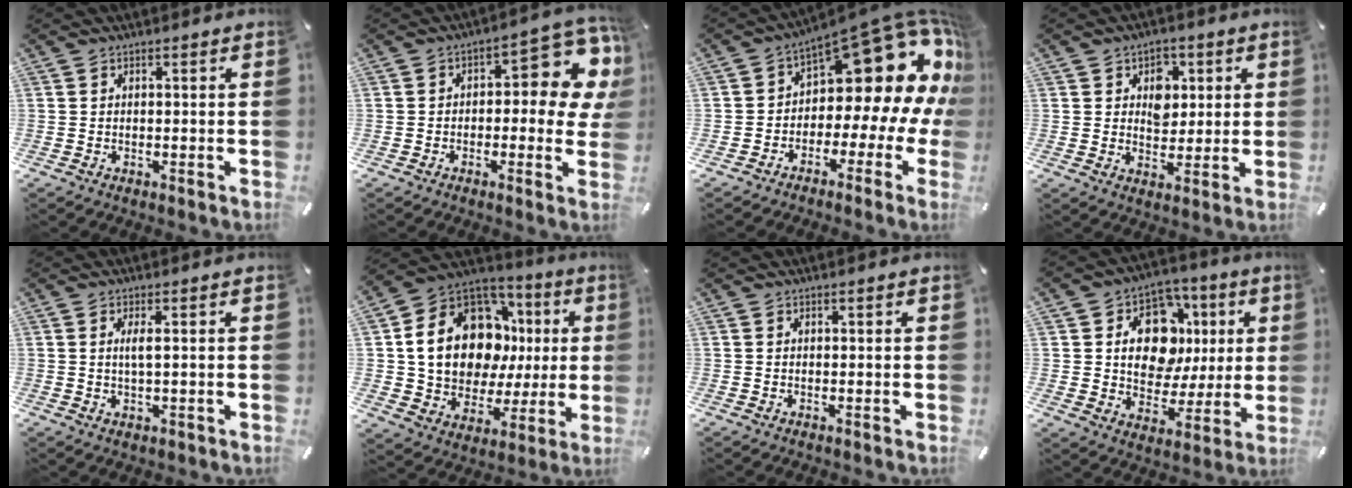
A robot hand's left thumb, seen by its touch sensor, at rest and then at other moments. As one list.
[{"total": 11.7, "force": [3.3, 5.6, 9.8], "torque": [-0.118, -0.032, 0.052]}, {"total": 17.1, "force": [8.1, 9.1, 12.1], "torque": [-0.153, -0.080, 0.131]}, {"total": 6.4, "force": [1.7, 5.4, 3.0], "torque": [-0.034, -0.002, 0.023]}, {"total": 2.7, "force": [0.4, 0.6, 2.6], "torque": [-0.052, 0.001, 0.006]}, {"total": 19.9, "force": [4.8, 14.5, 12.8], "torque": [-0.239, -0.026, 0.097]}, {"total": 0.0}, {"total": 14.6, "force": [3.0, 11.5, 8.5], "torque": [-0.121, -0.005, 0.060]}]